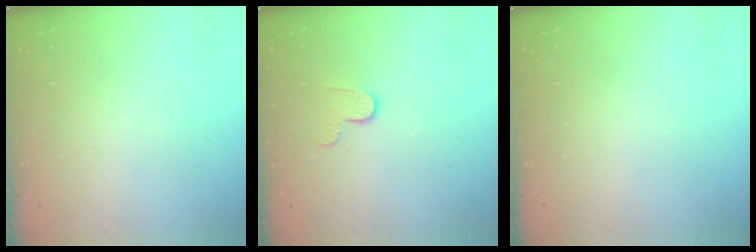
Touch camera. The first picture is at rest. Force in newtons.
{"total": 6.4, "press": 6.4, "slide": 0.5}
{"total": 0.0}